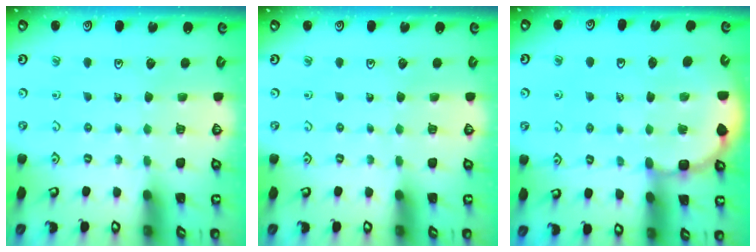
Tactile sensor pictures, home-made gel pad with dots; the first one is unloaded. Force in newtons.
{"total": 0.0}
{"total": 6.4, "press": 6.2, "slide": 1.6}